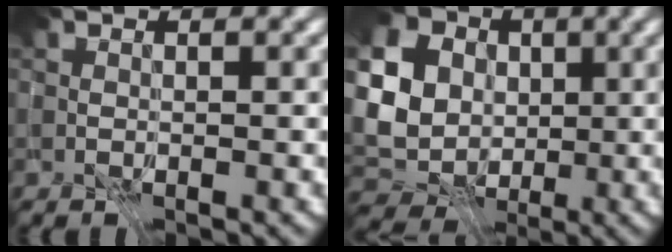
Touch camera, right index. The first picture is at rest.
{"total": 10.5, "force": [-0.7, 9.0, 5.4], "torque": [-0.123, -0.022, -0.012]}